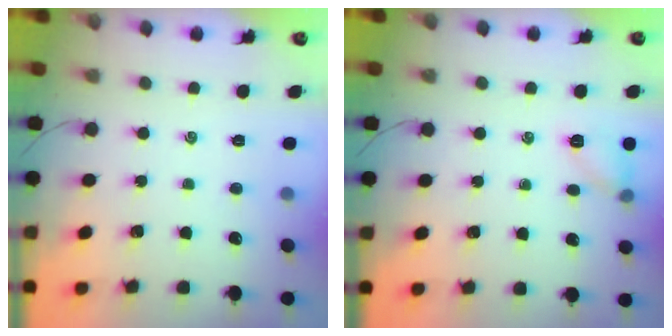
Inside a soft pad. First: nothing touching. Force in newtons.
{"total": 7.3, "press": 7.3, "slide": 0.6}